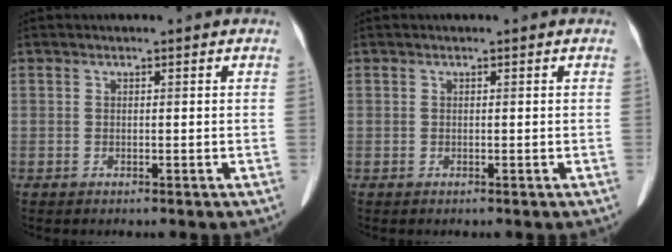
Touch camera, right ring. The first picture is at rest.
{"total": 0.0}